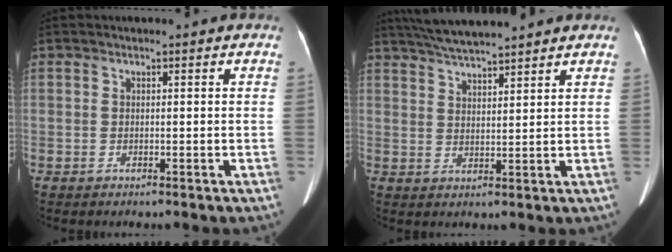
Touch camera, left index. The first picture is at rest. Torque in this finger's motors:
{"motor_torque": [0.94, -1.20, 0.12, 0.02]}